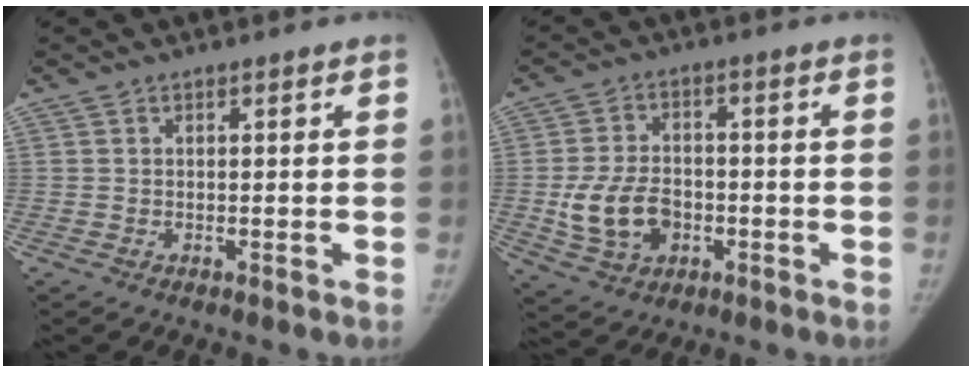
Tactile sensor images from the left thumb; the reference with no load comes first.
{"total": 10.1, "force": [-2.4, 7.4, 6.5], "torque": [-0.106, 0.014, -0.034]}